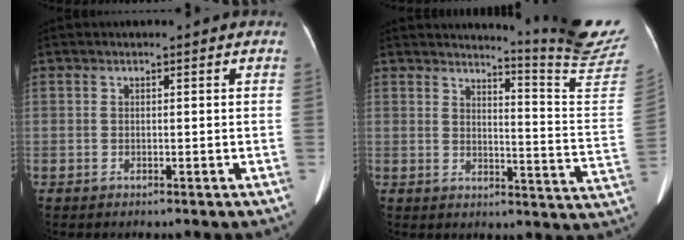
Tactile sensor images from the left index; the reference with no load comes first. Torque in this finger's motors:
{"motor_torque": [0.62, -1.52, 0.02, 0.06]}